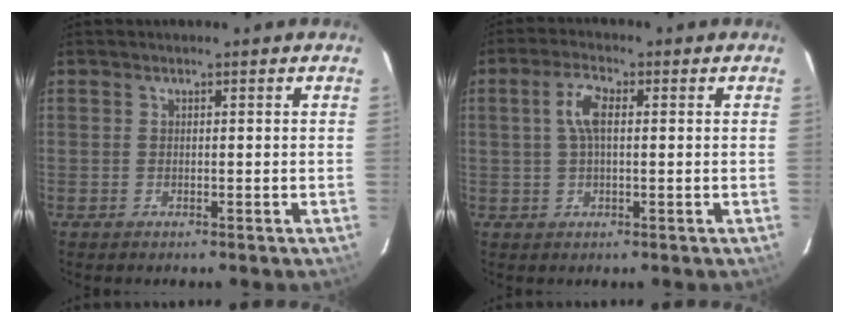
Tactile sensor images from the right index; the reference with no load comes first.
{"total": 4.7, "force": [0.8, 1.8, 4.2], "torque": [-0.085, 0.011, 0.015]}